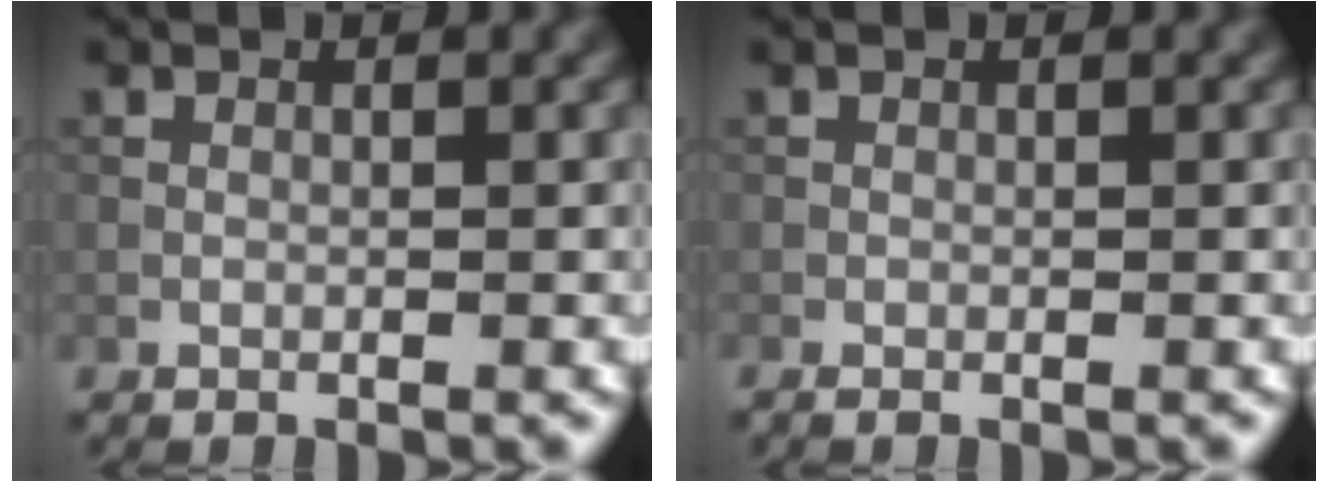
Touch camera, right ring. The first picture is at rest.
{"total": 0.7, "force": [-0.5, 0.3, 0.4], "torque": [-0.010, -0.002, -0.008]}